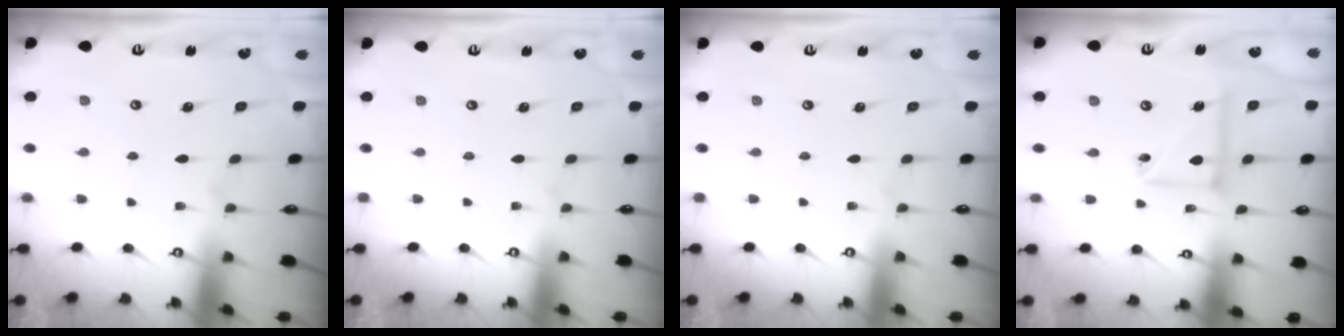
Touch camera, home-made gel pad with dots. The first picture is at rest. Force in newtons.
{"total": 0.0}
{"total": 0.0}
{"total": 8.7, "press": 8.6, "slide": 0.6}